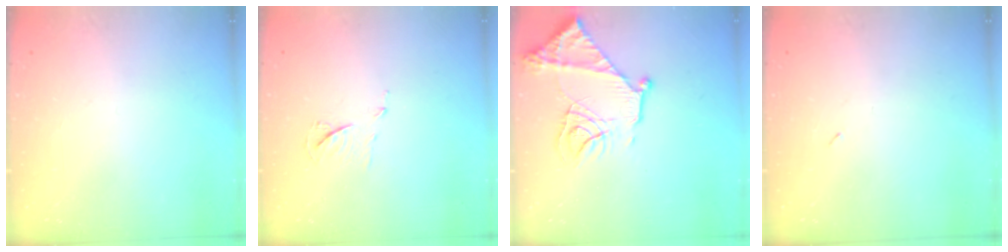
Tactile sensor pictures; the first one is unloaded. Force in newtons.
{"total": 6.1, "press": 6.0, "slide": 0.7}
{"total": 18.2, "press": 18.2, "slide": 1.1}
{"total": 2.2, "press": 2.1, "slide": 0.9}